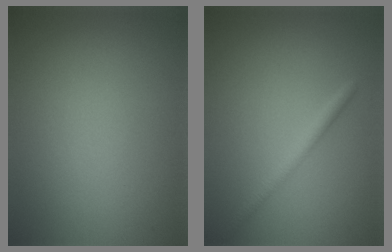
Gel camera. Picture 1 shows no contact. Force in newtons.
{"total": 1.8, "press": 1.8, "slide": 0.1}